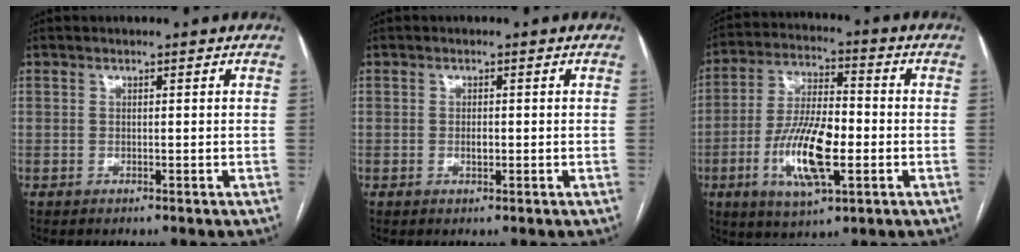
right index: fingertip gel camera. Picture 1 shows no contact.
{"total": 1.3, "force": [-0.3, 0.6, 1.1], "torque": [-0.021, 0.001, -0.003]}
{"total": 13.3, "force": [-3.6, 3.9, 12.2], "torque": [-0.243, -0.002, -0.063]}